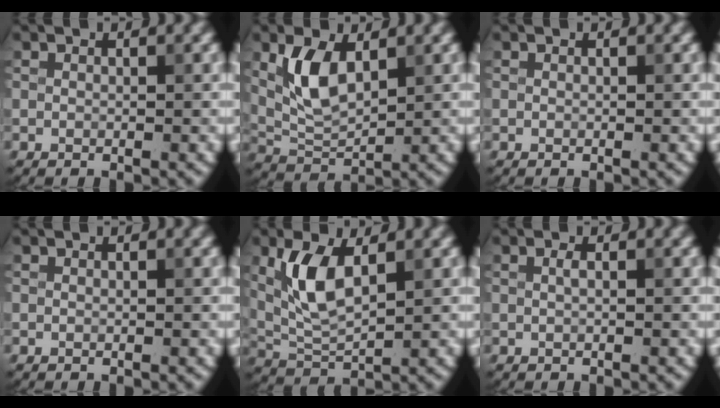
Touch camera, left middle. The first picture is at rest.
{"total": 4.9, "force": [1.7, 2.5, 3.8], "torque": [-0.085, 0.000, 0.035]}
{"total": 0.0}
{"total": 0.0}
{"total": 5.4, "force": [1.7, 2.4, 4.5], "torque": [-0.104, 0.000, 0.037]}
{"total": 0.5, "force": [0.1, 0.1, 0.5], "torque": [-0.011, 0.004, 0.002]}